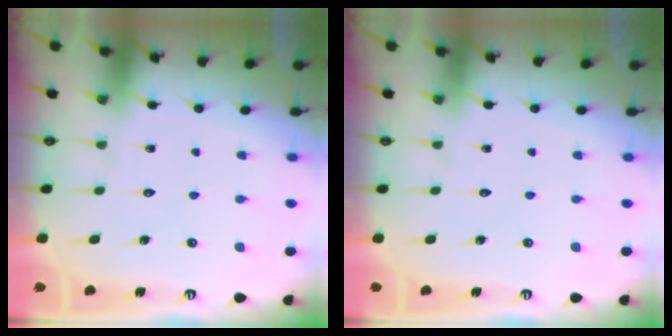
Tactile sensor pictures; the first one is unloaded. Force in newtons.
{"total": 0.0}